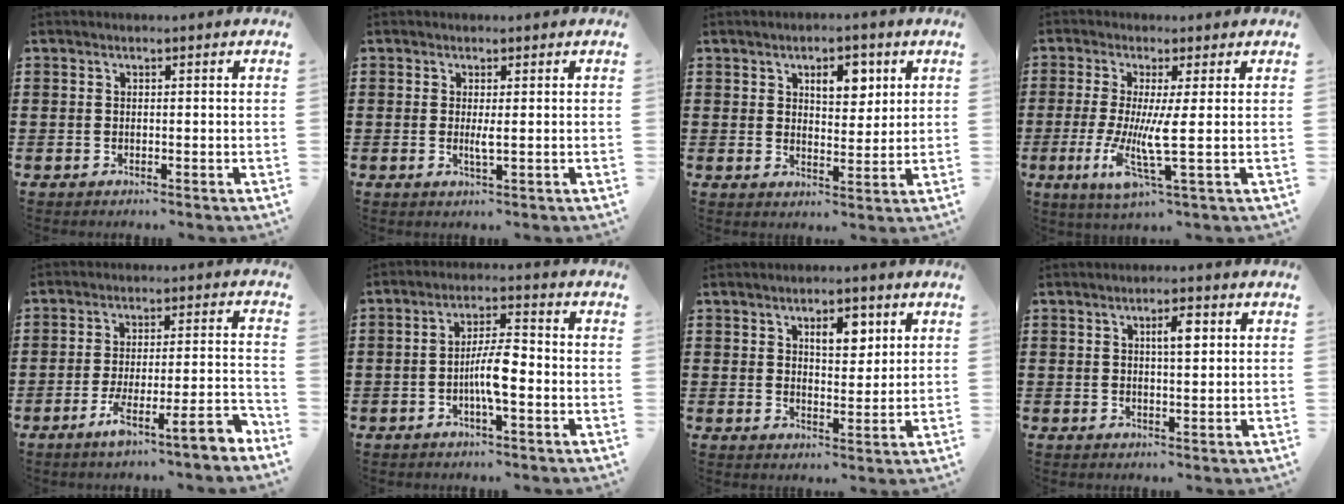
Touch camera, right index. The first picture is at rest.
{"total": 1.7, "force": [0.0, 0.1, 1.7], "torque": [-0.032, -0.004, -0.001]}
{"total": 5.5, "force": [2.5, 2.8, 4.0], "torque": [-0.055, 0.000, 0.034]}
{"total": 7.2, "force": [-0.6, 0.0, 7.1], "torque": [-0.158, -0.026, -0.018]}
{"total": 8.5, "force": [-5.7, 0.7, 6.3], "torque": [-0.109, -0.007, -0.107]}
{"total": 6.1, "force": [-1.4, 1.4, 5.7], "torque": [-0.114, 0.005, -0.032]}
{"total": 5.2, "force": [2.3, 2.5, 3.9], "torque": [-0.062, 0.002, 0.033]}
{"total": 3.5, "force": [0.9, 1.0, 3.2], "torque": [-0.049, 0.002, 0.009]}